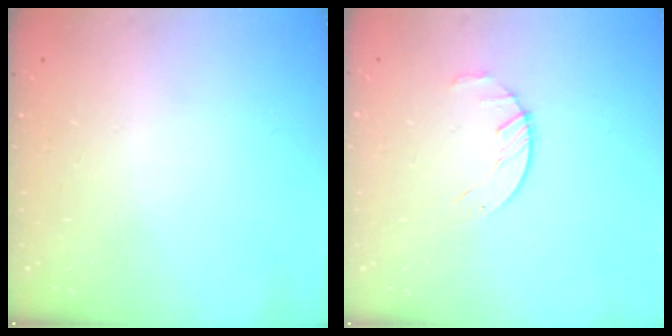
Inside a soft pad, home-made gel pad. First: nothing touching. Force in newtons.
{"total": 2.1, "press": 2.1, "slide": 0.3}